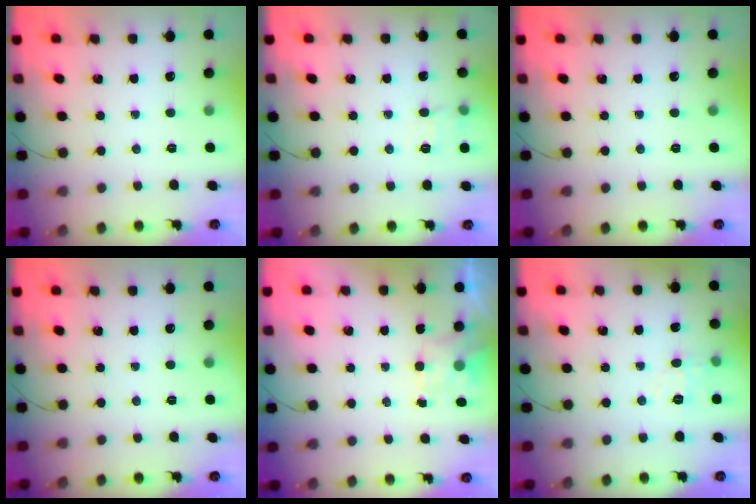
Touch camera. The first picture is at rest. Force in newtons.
{"total": 7.1, "press": 6.8, "slide": 1.9}
{"total": 0.0}
{"total": 0.0}
{"total": 2.0, "press": 1.6, "slide": 1.2}
{"total": 6.3, "press": 6.1, "slide": 1.7}